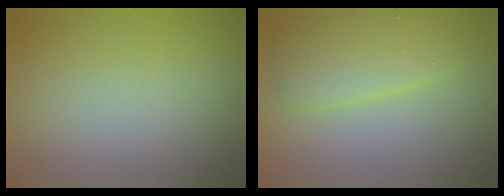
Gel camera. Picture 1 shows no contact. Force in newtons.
{"total": 4.0, "press": 4.0, "slide": 0.1}